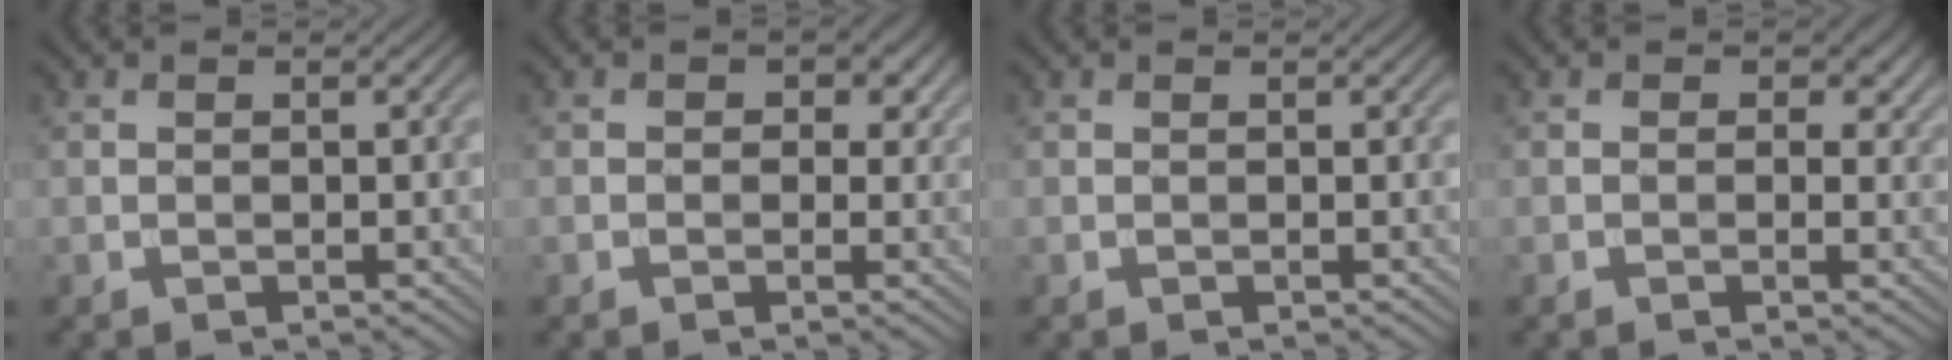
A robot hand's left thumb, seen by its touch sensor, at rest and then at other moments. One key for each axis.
{"total": 2.8, "fx": 0.8, "fy": 2.3, "fz": 1.5, "tx": -0.024, "ty": -0.007, "tz": 0.003}
{"total": 0.0}
{"total": 2.5, "fx": 0.5, "fy": 1.6, "fz": 1.8, "tx": -0.028, "ty": -0.006, "tz": 0.007}